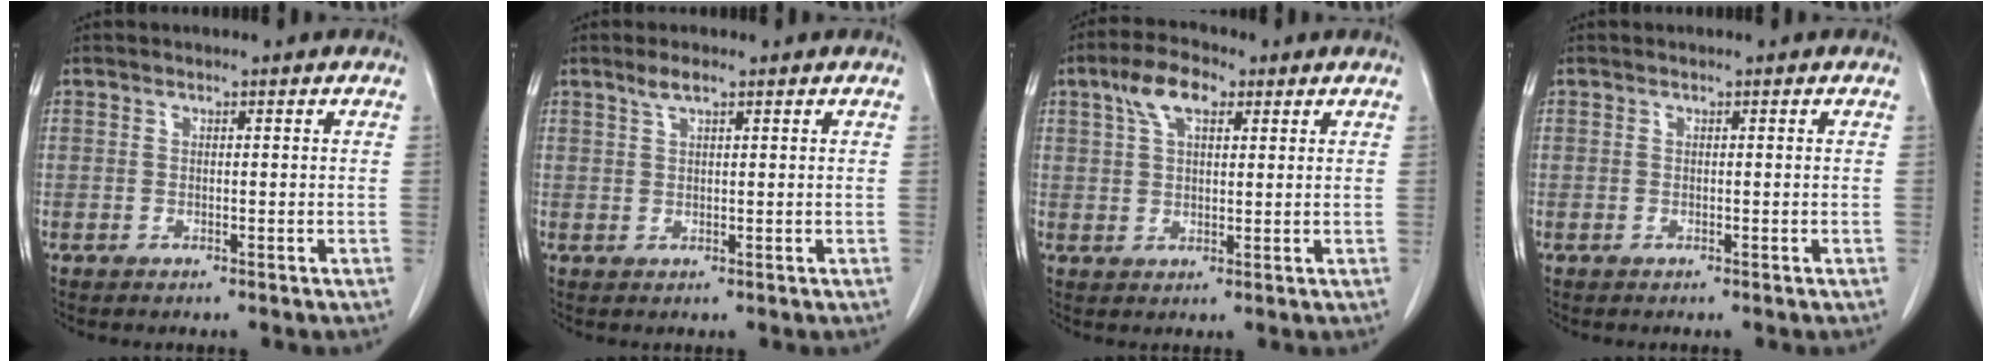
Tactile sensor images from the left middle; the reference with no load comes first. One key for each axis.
{"total": 2.1, "fx": 1.5, "fy": 0.3, "fz": 1.5, "tx": -0.035, "ty": 0.004, "tz": 0.032}
{"total": 6.4, "fx": 3.3, "fy": 2.7, "fz": 4.8, "tx": -0.097, "ty": 0.019, "tz": 0.060}
{"total": 0.0}